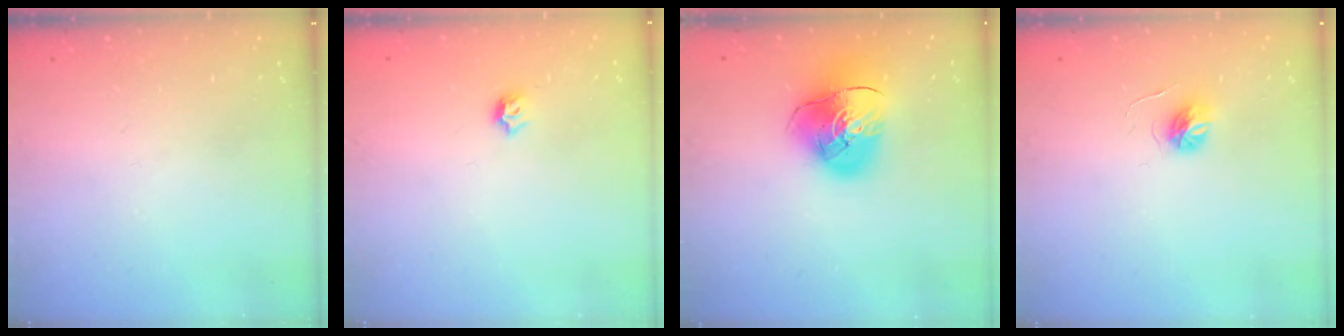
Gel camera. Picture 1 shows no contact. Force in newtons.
{"total": 3.7, "press": 3.6, "slide": 0.6}
{"total": 12.9, "press": 12.8, "slide": 1.8}
{"total": 5.2, "press": 5.2, "slide": 0.6}